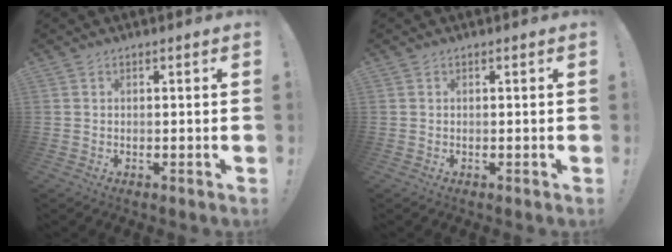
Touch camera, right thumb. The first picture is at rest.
{"total": 0.0}